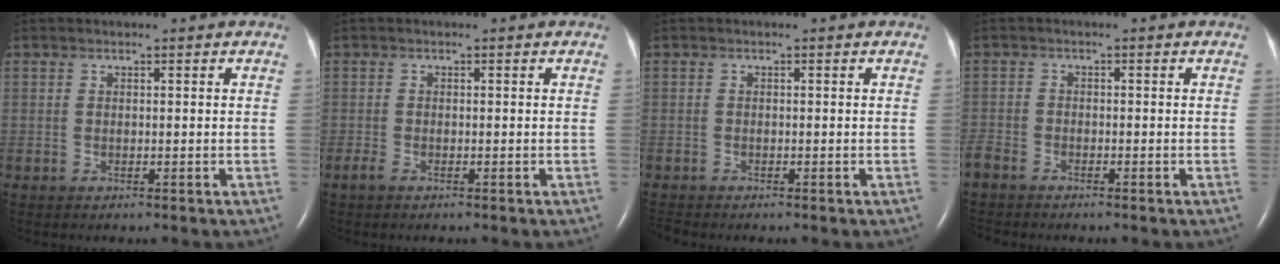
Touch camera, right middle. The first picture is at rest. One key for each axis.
{"total": 1.0, "fx": -0.8, "fy": 0.2, "fz": 0.7, "tx": -0.024, "ty": -0.004, "tz": -0.016}
{"total": 1.3, "fx": -1.3, "fy": 0.0, "fz": 0.2, "tx": -0.009, "ty": -0.007, "tz": -0.025}
{"total": 3.8, "fx": -3.6, "fy": 1.1, "fz": 0.7, "tx": -0.013, "ty": -0.011, "tz": -0.072}